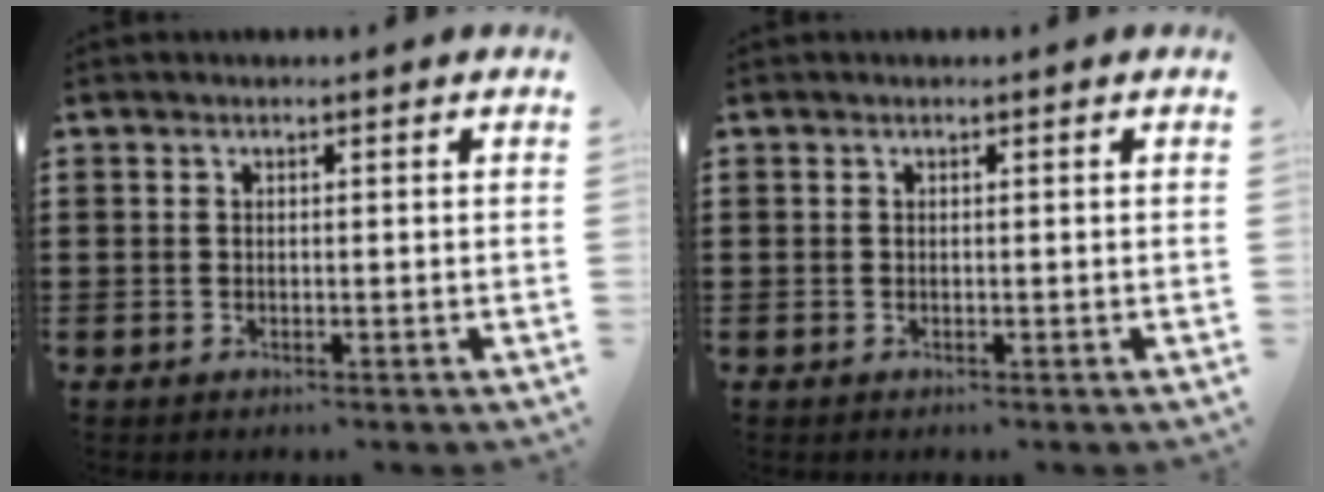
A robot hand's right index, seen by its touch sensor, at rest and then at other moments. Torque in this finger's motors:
{"motor_torque": [-0.03, 0.00, 0.00, 0.00]}